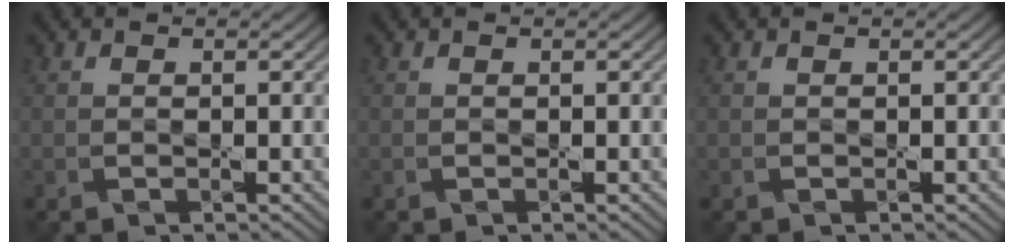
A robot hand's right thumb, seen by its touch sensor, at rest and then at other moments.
{"total": 0.0}
{"total": 0.0}